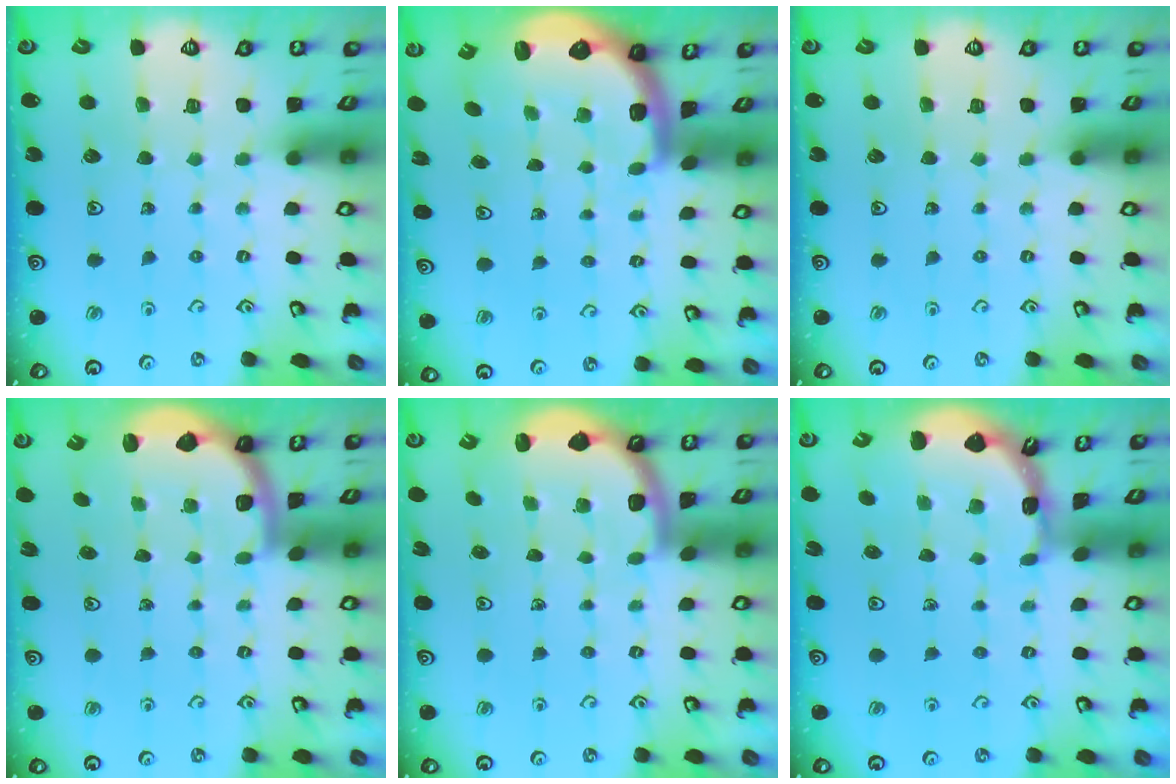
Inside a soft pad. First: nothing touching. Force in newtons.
{"total": 2.9, "press": 2.6, "slide": 1.4}
{"total": 0.0}
{"total": 2.0, "press": 2.0, "slide": 0.5}
{"total": 1.6, "press": 1.6, "slide": 0.1}
{"total": 1.7, "press": 1.7, "slide": 0.2}